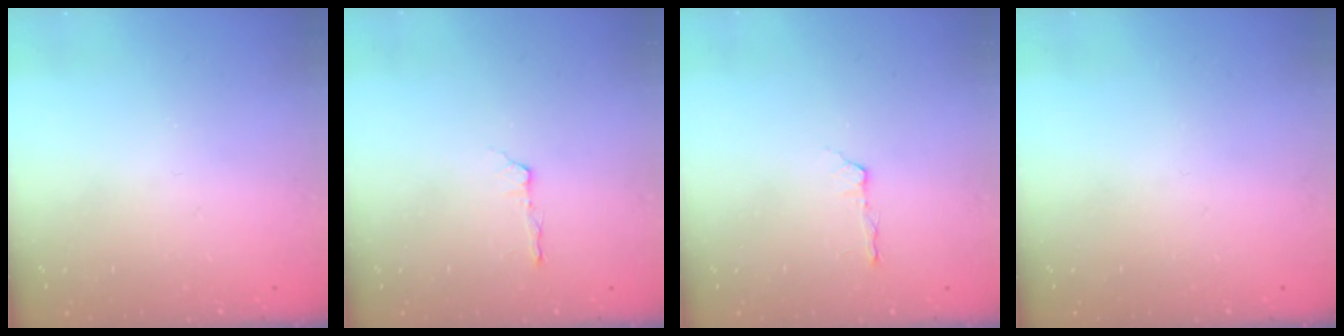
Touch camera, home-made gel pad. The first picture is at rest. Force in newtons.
{"total": 2.9, "press": 2.4, "slide": 1.6}
{"total": 2.9, "press": 2.4, "slide": 1.6}
{"total": 0.0}